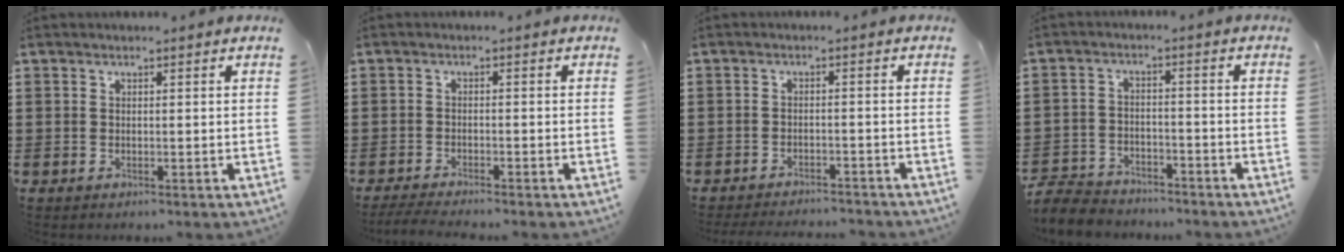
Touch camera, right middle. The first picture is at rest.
{"total": 2.4, "force": [-2.2, 0.0, 0.7], "torque": [-0.018, -0.001, -0.047]}
{"total": 2.5, "force": [-2.5, 0.1, 0.1], "torque": [-0.006, 0.001, -0.052]}
{"total": 5.7, "force": [-5.5, 1.2, 0.8], "torque": [-0.029, 0.005, -0.113]}